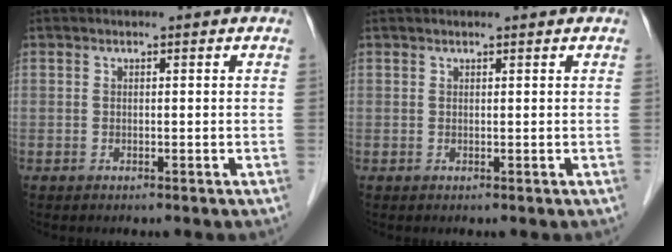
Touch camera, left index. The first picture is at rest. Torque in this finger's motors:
{"motor_torque": [1.12, -1.01, 0.08, 0.01]}